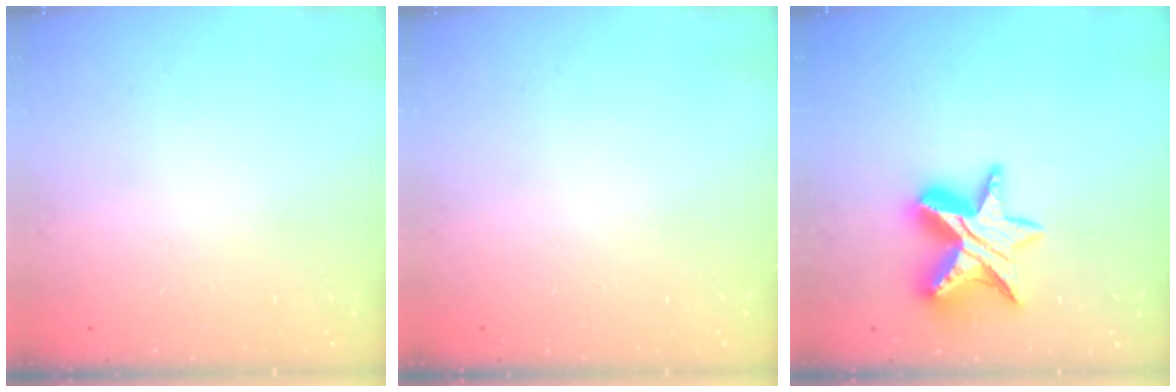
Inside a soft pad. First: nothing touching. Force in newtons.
{"total": 0.0}
{"total": 13.9, "press": 13.8, "slide": 0.9}